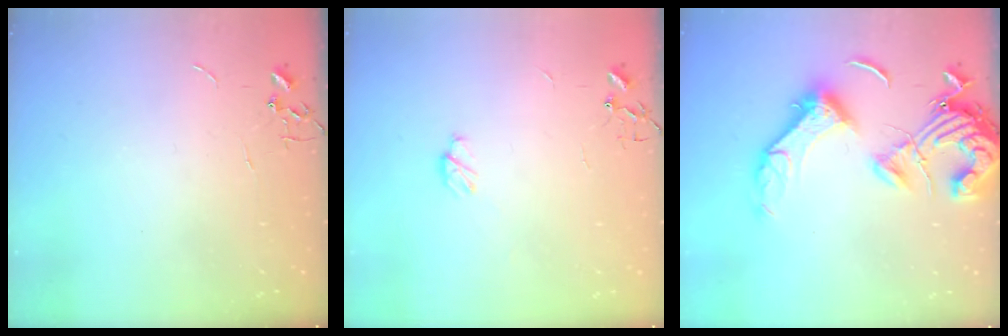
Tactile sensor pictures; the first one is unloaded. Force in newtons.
{"total": 5.1, "press": 5.1, "slide": 0.5}
{"total": 18.7, "press": 18.5, "slide": 2.5}